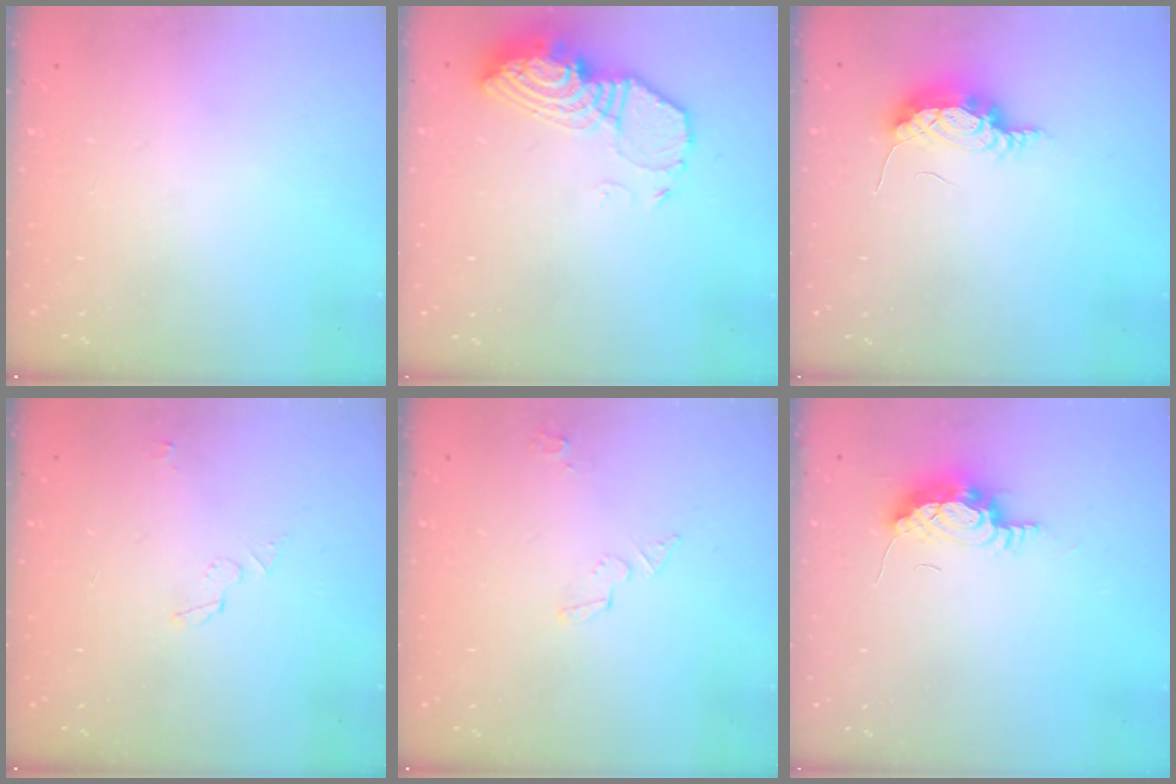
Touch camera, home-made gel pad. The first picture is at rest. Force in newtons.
{"total": 12.9, "press": 12.8, "slide": 0.9}
{"total": 7.5, "press": 7.2, "slide": 2.0}
{"total": 3.3, "press": 3.3, "slide": 0.3}
{"total": 4.7, "press": 3.6, "slide": 3.1}
{"total": 13.8, "press": 9.6, "slide": 10.0}